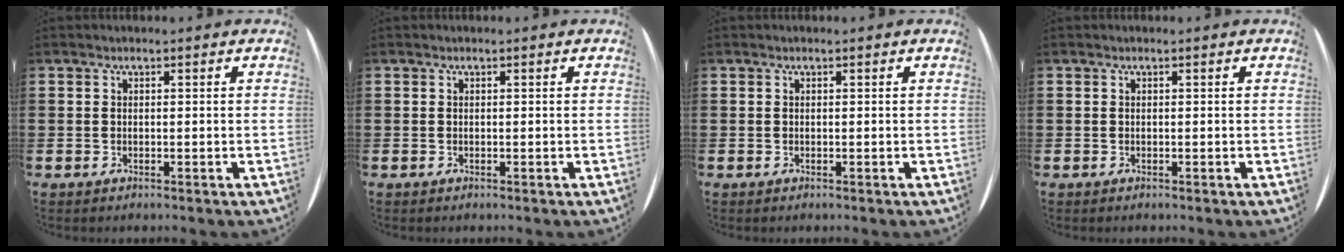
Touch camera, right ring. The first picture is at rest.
{"total": 0.0}
{"total": 0.0}
{"total": 0.0}